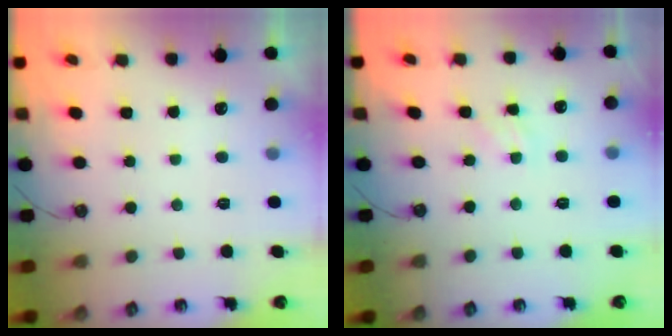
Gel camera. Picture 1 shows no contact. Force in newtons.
{"total": 1.4, "press": 1.4, "slide": 0.2}